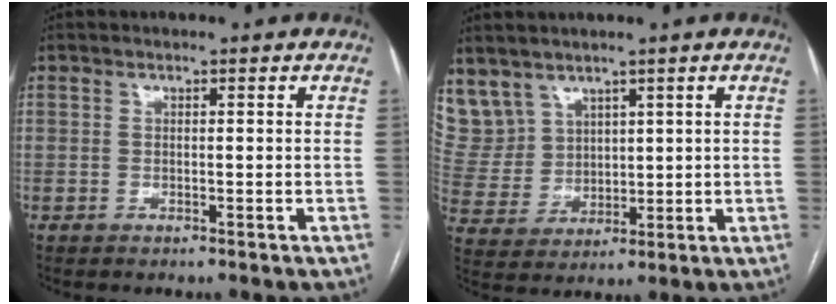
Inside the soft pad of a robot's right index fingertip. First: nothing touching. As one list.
[{"total": 9.5, "force": [6.5, 6.8, 1.2], "torque": [-0.046, 0.026, 0.156]}]